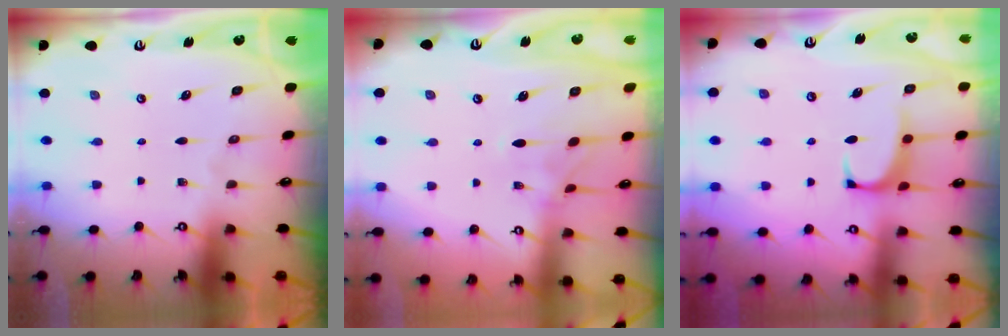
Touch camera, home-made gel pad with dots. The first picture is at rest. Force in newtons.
{"total": 0.9, "press": 0.1, "slide": 0.9}
{"total": 1.0, "press": 0.4, "slide": 0.9}